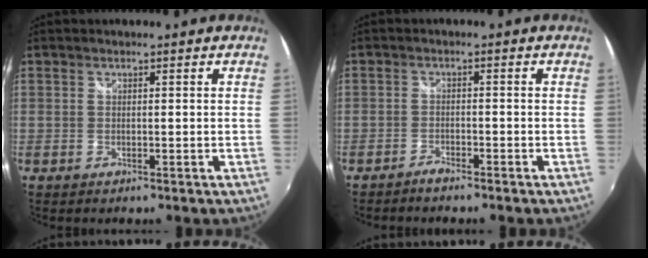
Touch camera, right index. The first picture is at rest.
{"total": 2.2, "force": [-2.1, 0.2, 0.6], "torque": [-0.025, -0.003, -0.040]}